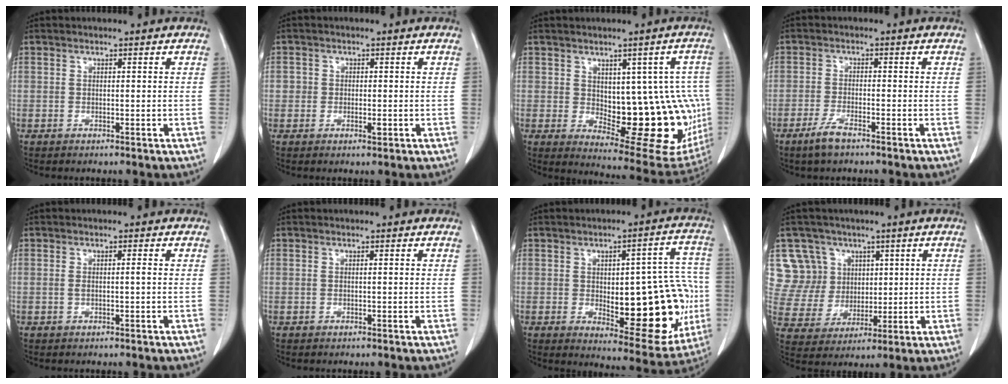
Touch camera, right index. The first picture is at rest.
{"total": 2.0, "force": [-0.3, 1.6, 1.1], "torque": [-0.009, 0.004, -0.003]}
{"total": 17.4, "force": [-0.8, 7.6, 15.6], "torque": [-0.152, 0.014, 0.020]}
{"total": 3.6, "force": [-2.6, 0.7, 2.4], "torque": [-0.054, -0.003, -0.050]}
{"total": 1.1, "force": [-0.1, 0.0, 1.1], "torque": [-0.022, 0.003, 0.003]}
{"total": 0.0}
{"total": 19.6, "force": [-2.6, 7.2, 18.0], "torque": [-0.188, 0.021, -0.007]}
{"total": 10.0, "force": [4.5, 9.0, 0.2], "torque": [-0.013, 0.032, 0.100]}